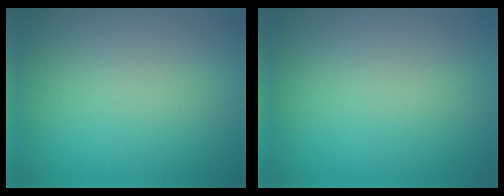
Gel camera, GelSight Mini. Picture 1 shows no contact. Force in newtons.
{"total": 0.0}